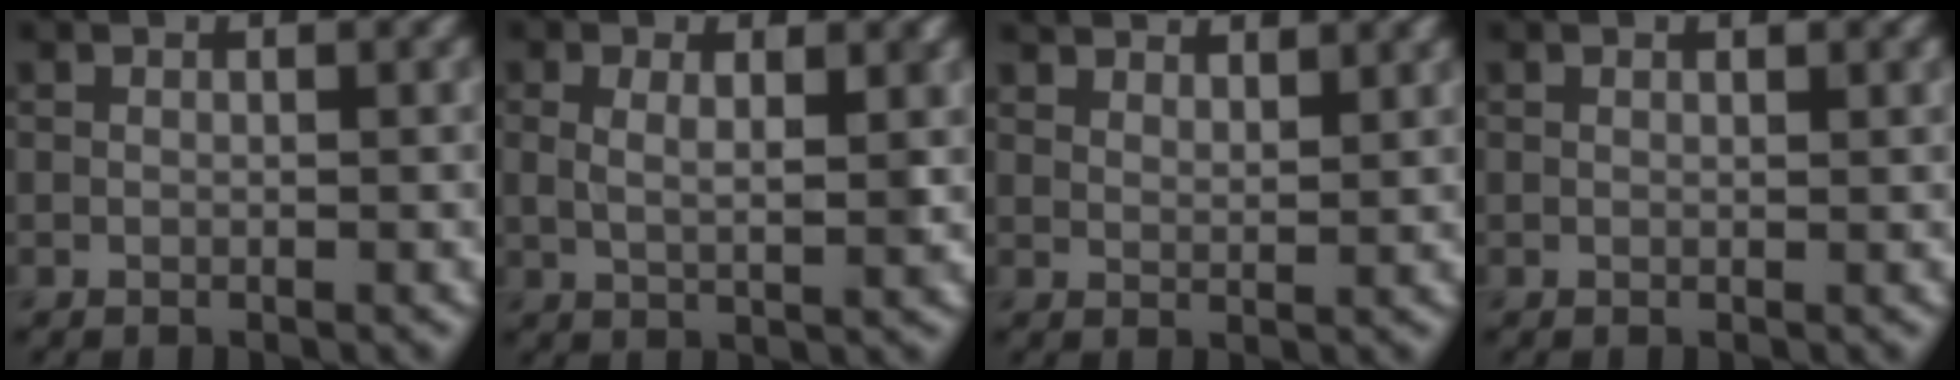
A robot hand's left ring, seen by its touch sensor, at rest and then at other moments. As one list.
[{"total": 2.5, "force": [0.9, 0.9, 2.1], "torque": [-0.034, -0.001, 0.016]}, {"total": 4.3, "force": [3.9, 1.2, 1.4], "torque": [-0.028, -0.002, 0.063]}, {"total": 0.7, "force": [0.4, 0.2, 0.5], "torque": [-0.007, 0.000, 0.007]}]